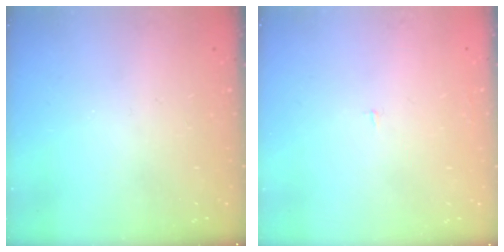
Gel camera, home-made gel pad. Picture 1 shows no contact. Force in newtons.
{"total": 1.2, "press": 1.2, "slide": 0.1}